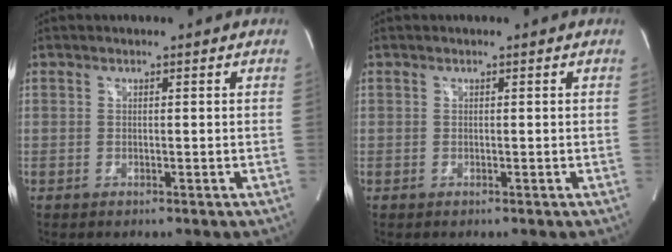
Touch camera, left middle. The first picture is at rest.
{"total": 0.0}